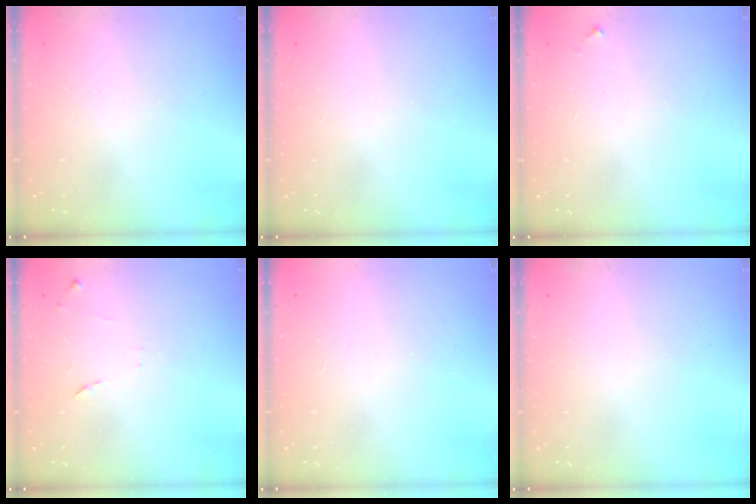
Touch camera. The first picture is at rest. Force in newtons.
{"total": 0.0}
{"total": 3.5, "press": 3.5, "slide": 0.3}
{"total": 7.5, "press": 7.5, "slide": 0.6}
{"total": 1.6, "press": 1.5, "slide": 0.1}
{"total": 0.0}